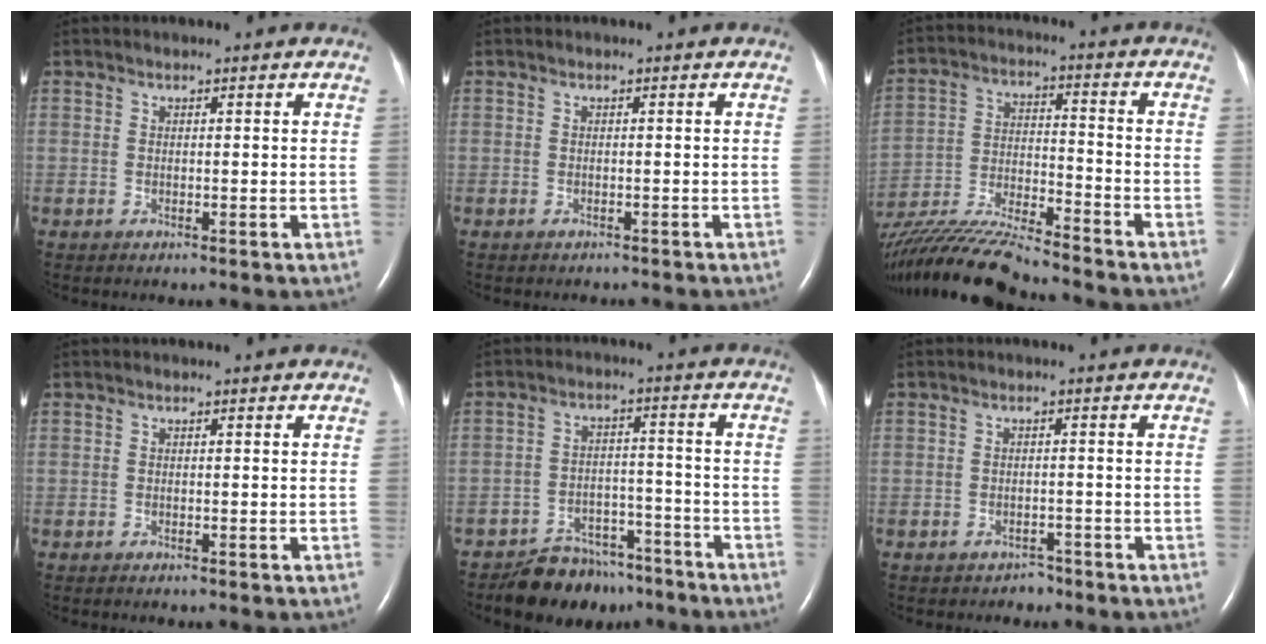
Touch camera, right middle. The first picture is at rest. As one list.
[{"total": 1.7, "force": [-1.5, 0.4, 0.6], "torque": [-0.009, -0.003, -0.015]}, {"total": 18.0, "force": [-16.2, 1.0, 7.7], "torque": [-0.172, -0.023, -0.288]}, {"total": 0.0}, {"total": 9.2, "force": [-8.0, 4.3, 1.6], "torque": [-0.012, 0.023, -0.124]}, {"total": 1.5, "force": [-1.3, 0.8, -0.1], "torque": [-0.003, 0.003, -0.021]}]